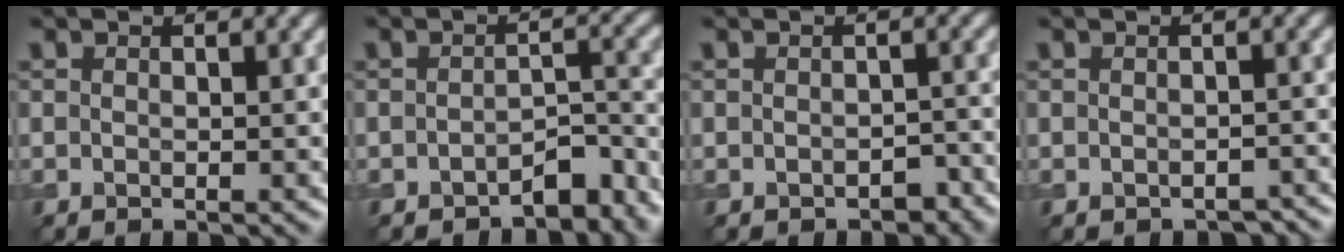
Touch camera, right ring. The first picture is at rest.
{"total": 3.9, "force": [-3.1, 1.6, 1.9], "torque": [-0.015, 0.006, -0.045]}
{"total": 1.8, "force": [-1.0, 1.1, 0.9], "torque": [-0.011, -0.001, -0.010]}
{"total": 1.4, "force": [-1.2, 0.7, 0.3], "torque": [0.002, -0.003, -0.012]}